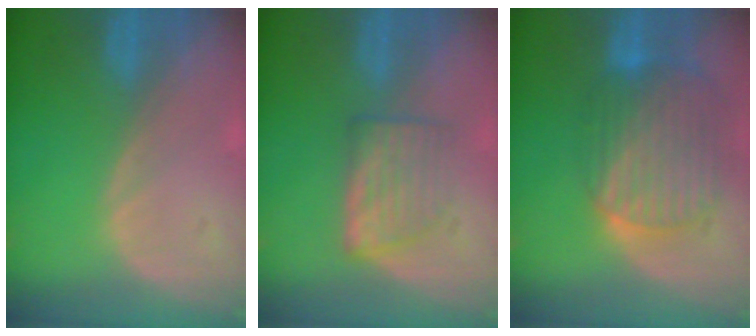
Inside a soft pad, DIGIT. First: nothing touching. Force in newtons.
{"total": 5.1, "press": 5.1, "slide": 0.6}
{"total": 10.3, "press": 8.7, "slide": 5.5}